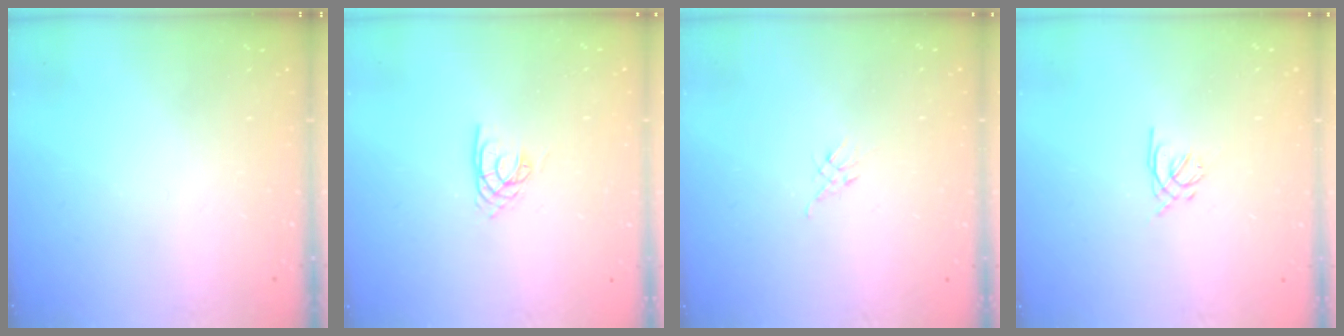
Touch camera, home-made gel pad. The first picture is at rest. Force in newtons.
{"total": 4.2, "press": 4.2, "slide": 0.0}
{"total": 2.6, "press": 2.5, "slide": 0.7}
{"total": 1.6, "press": 1.5, "slide": 0.6}